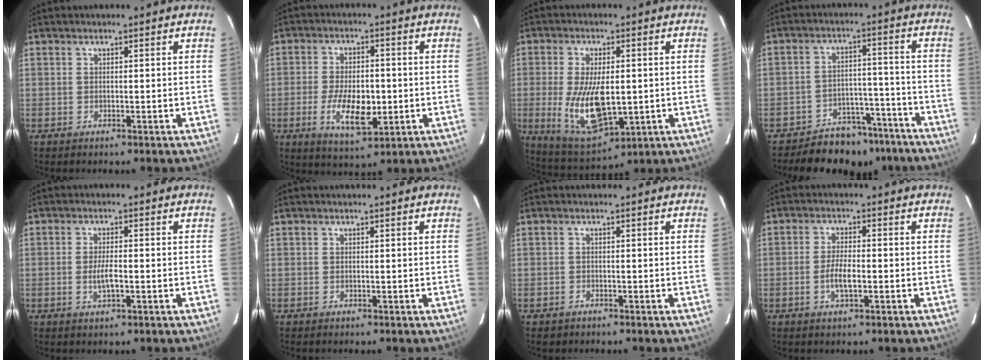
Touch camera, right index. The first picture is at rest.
{"total": 9.7, "force": [-2.4, 4.4, 8.3], "torque": [-0.162, -0.013, -0.038]}
{"total": 13.7, "force": [-1.4, 6.6, 11.9], "torque": [-0.240, -0.023, -0.008]}
{"total": 12.5, "force": [-10.6, 6.2, 2.4], "torque": [-0.047, 0.038, -0.131]}
{"total": 3.4, "force": [-0.9, 0.9, 3.1], "torque": [-0.059, -0.005, -0.016]}
{"total": 0.0}
{"total": 1.2, "force": [-0.8, 0.8, 0.1], "torque": [-0.005, 0.002, -0.011]}
{"total": 4.2, "force": [-1.4, 1.3, 3.8], "torque": [-0.076, -0.002, -0.025]}